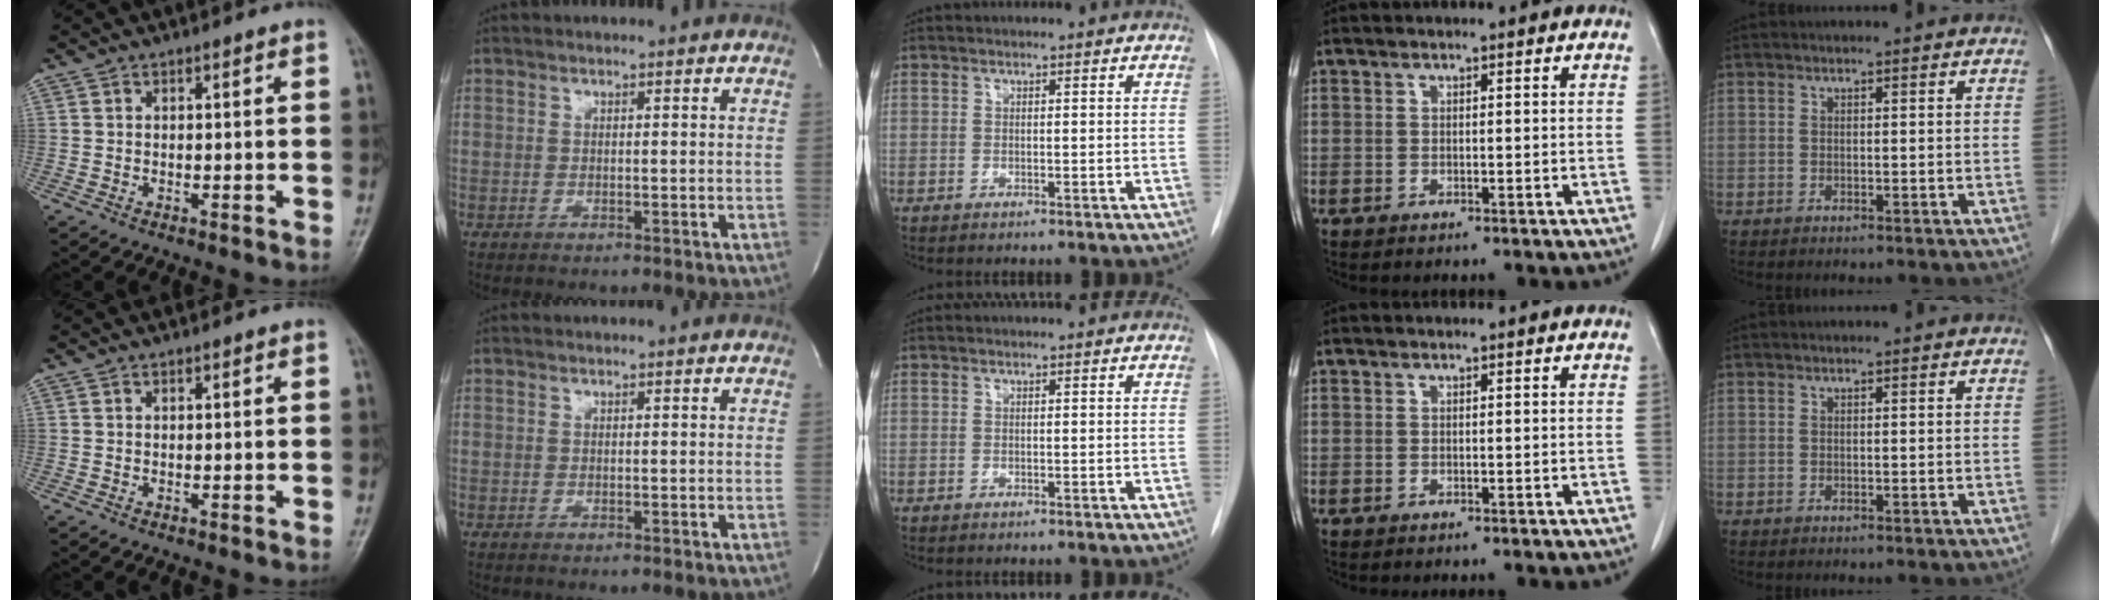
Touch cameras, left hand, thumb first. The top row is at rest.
{"thumb": {"total": 0.6, "force": [0.2, 0.4, 0.4], "torque": [-0.002, 0.000, 0.003]}}